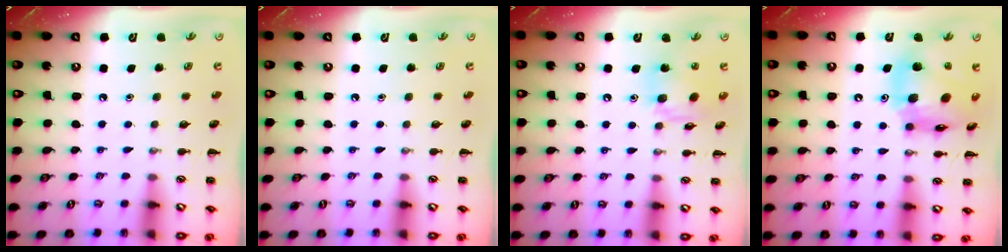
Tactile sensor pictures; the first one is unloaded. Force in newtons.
{"total": 0.0}
{"total": 12.4, "press": 12.2, "slide": 2.6}
{"total": 14.2, "press": 13.8, "slide": 3.4}